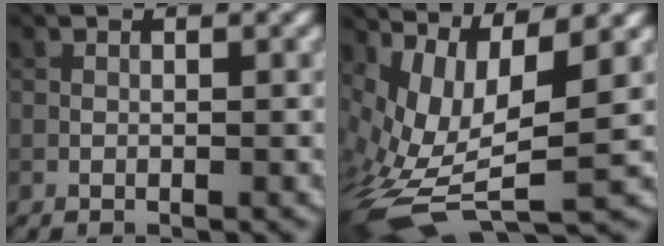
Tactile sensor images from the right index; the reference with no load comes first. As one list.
[{"total": 10.2, "force": [-0.2, 4.5, 9.2], "torque": [-0.202, -0.017, 0.014]}]